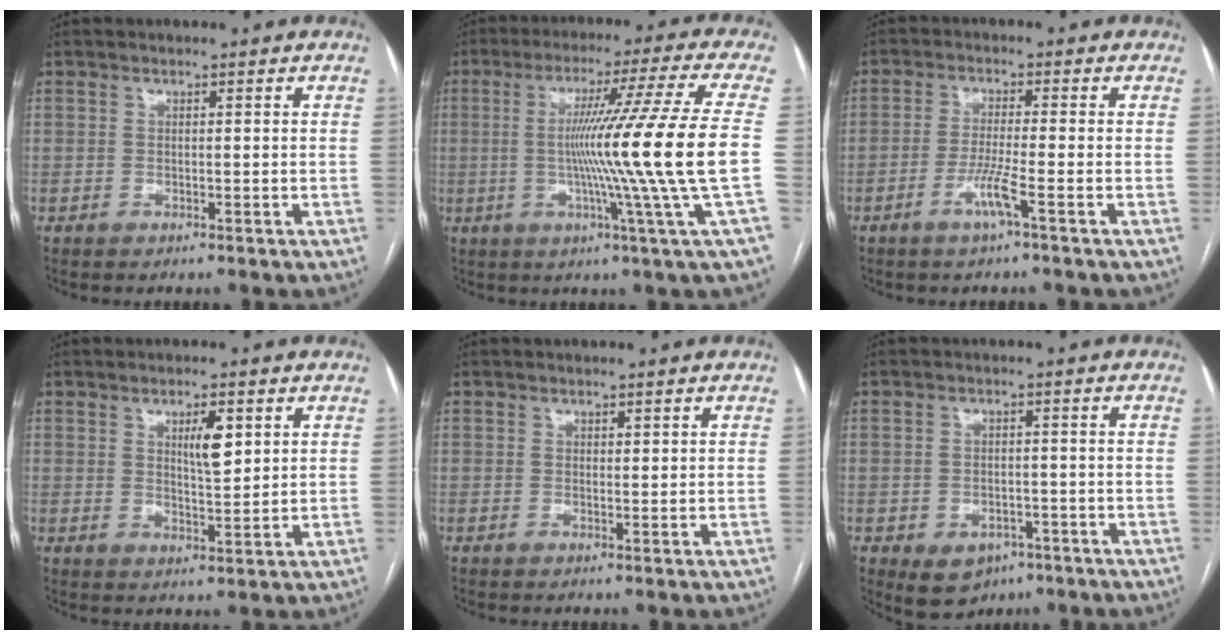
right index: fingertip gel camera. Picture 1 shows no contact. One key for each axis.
{"total": 17.8, "fx": -1.5, "fy": -4.1, "fz": 17.3, "tx": -0.265, "ty": -0.021, "tz": -0.034}
{"total": 4.2, "fx": -2.1, "fy": -0.7, "fz": 3.6, "tx": -0.073, "ty": -0.009, "tz": -0.043}
{"total": 4.6, "fx": 1.8, "fy": 1.0, "fz": 4.0, "tx": -0.069, "ty": -0.002, "tz": 0.033}
{"total": 0.8, "fx": 0.6, "fy": 0.3, "fz": 0.5, "tx": -0.001, "ty": -0.005, "tz": 0.008}
{"total": 6.0, "fx": -3.1, "fy": 4.4, "fz": 2.6, "tx": -0.036, "ty": 0.004, "tz": -0.031}